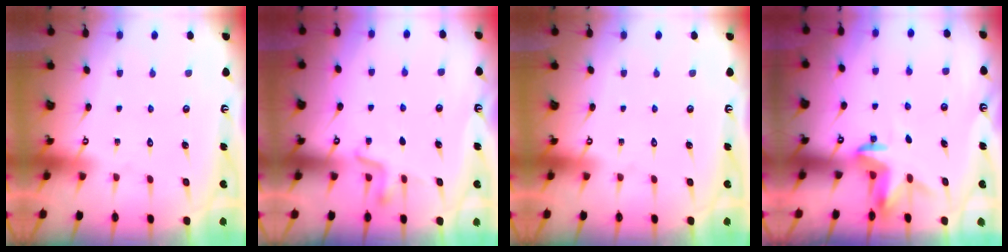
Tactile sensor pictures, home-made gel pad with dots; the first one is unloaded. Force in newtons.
{"total": 3.0, "press": 2.9, "slide": 0.8}
{"total": 0.0}
{"total": 3.4, "press": 3.4, "slide": 0.3}